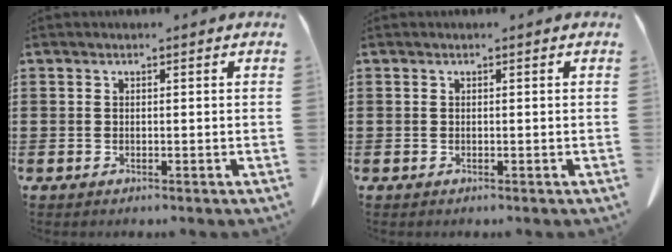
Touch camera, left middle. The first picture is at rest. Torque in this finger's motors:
{"motor_torque": [0.07, 0.03, 0.00, 0.01]}